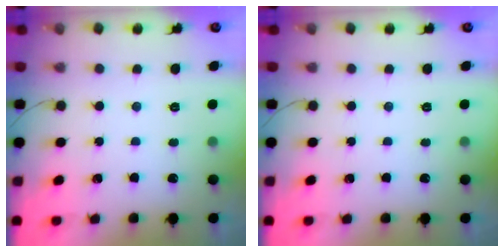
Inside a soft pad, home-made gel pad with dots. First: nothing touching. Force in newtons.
{"total": 0.0}